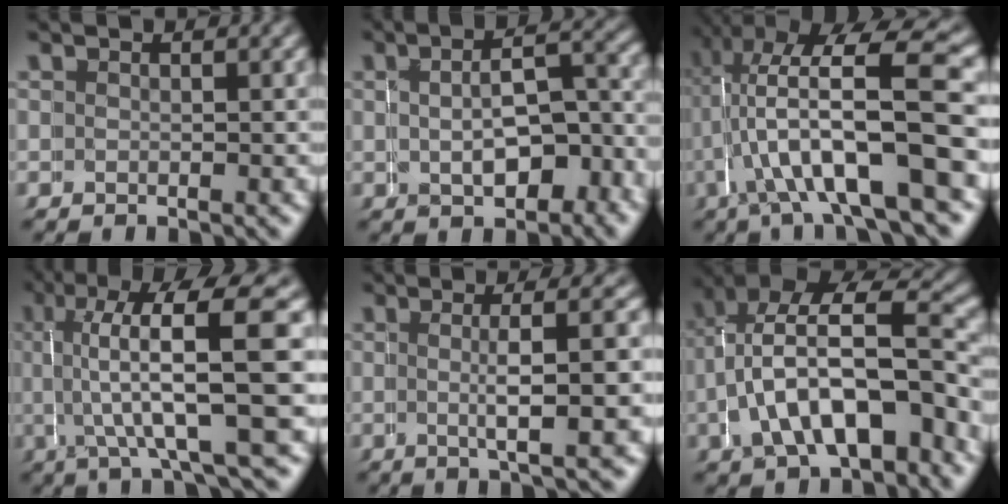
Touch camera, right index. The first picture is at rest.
{"total": 4.3, "force": [-1.7, 1.0, 3.8], "torque": [-0.040, -0.002, -0.016]}
{"total": 9.7, "force": [-0.1, 3.0, 9.2], "torque": [-0.158, -0.002, 0.005]}
{"total": 9.7, "force": [1.5, 1.7, 9.4], "torque": [-0.143, 0.003, 0.025]}
{"total": 3.9, "force": [0.2, -1.3, 3.7], "torque": [-0.046, 0.004, 0.007]}
{"total": 7.6, "force": [-2.0, 4.0, 6.2], "torque": [-0.117, -0.021, -0.020]}